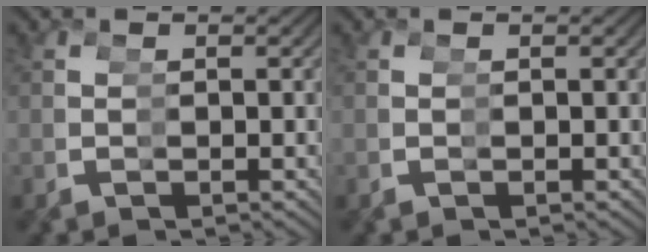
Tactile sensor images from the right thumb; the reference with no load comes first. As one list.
[{"total": 0.0}]